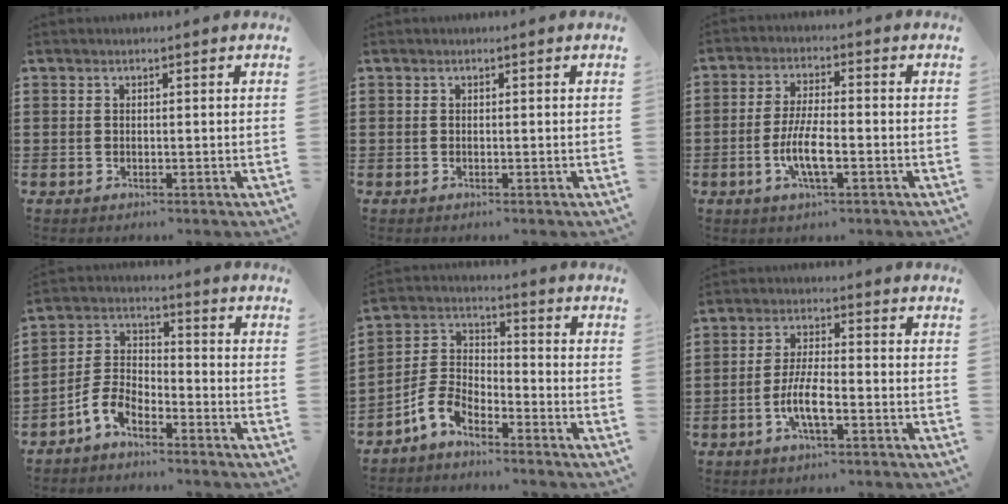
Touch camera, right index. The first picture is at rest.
{"total": 0.0}
{"total": 6.3, "force": [-2.0, 1.6, 5.8], "torque": [-0.125, -0.008, -0.042]}
{"total": 5.3, "force": [-4.1, 2.4, 2.3], "torque": [-0.074, 0.003, -0.089]}
{"total": 5.8, "force": [-4.7, 2.6, 2.2], "torque": [-0.079, -0.002, -0.102]}
{"total": 6.2, "force": [-2.3, 1.7, 5.4], "torque": [-0.124, -0.009, -0.049]}